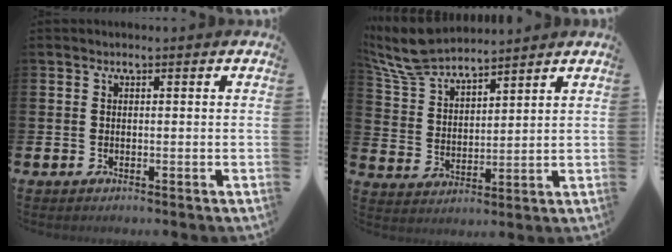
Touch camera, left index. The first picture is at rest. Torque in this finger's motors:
{"motor_torque": [0.25, -0.35, 0.53, 0.21]}